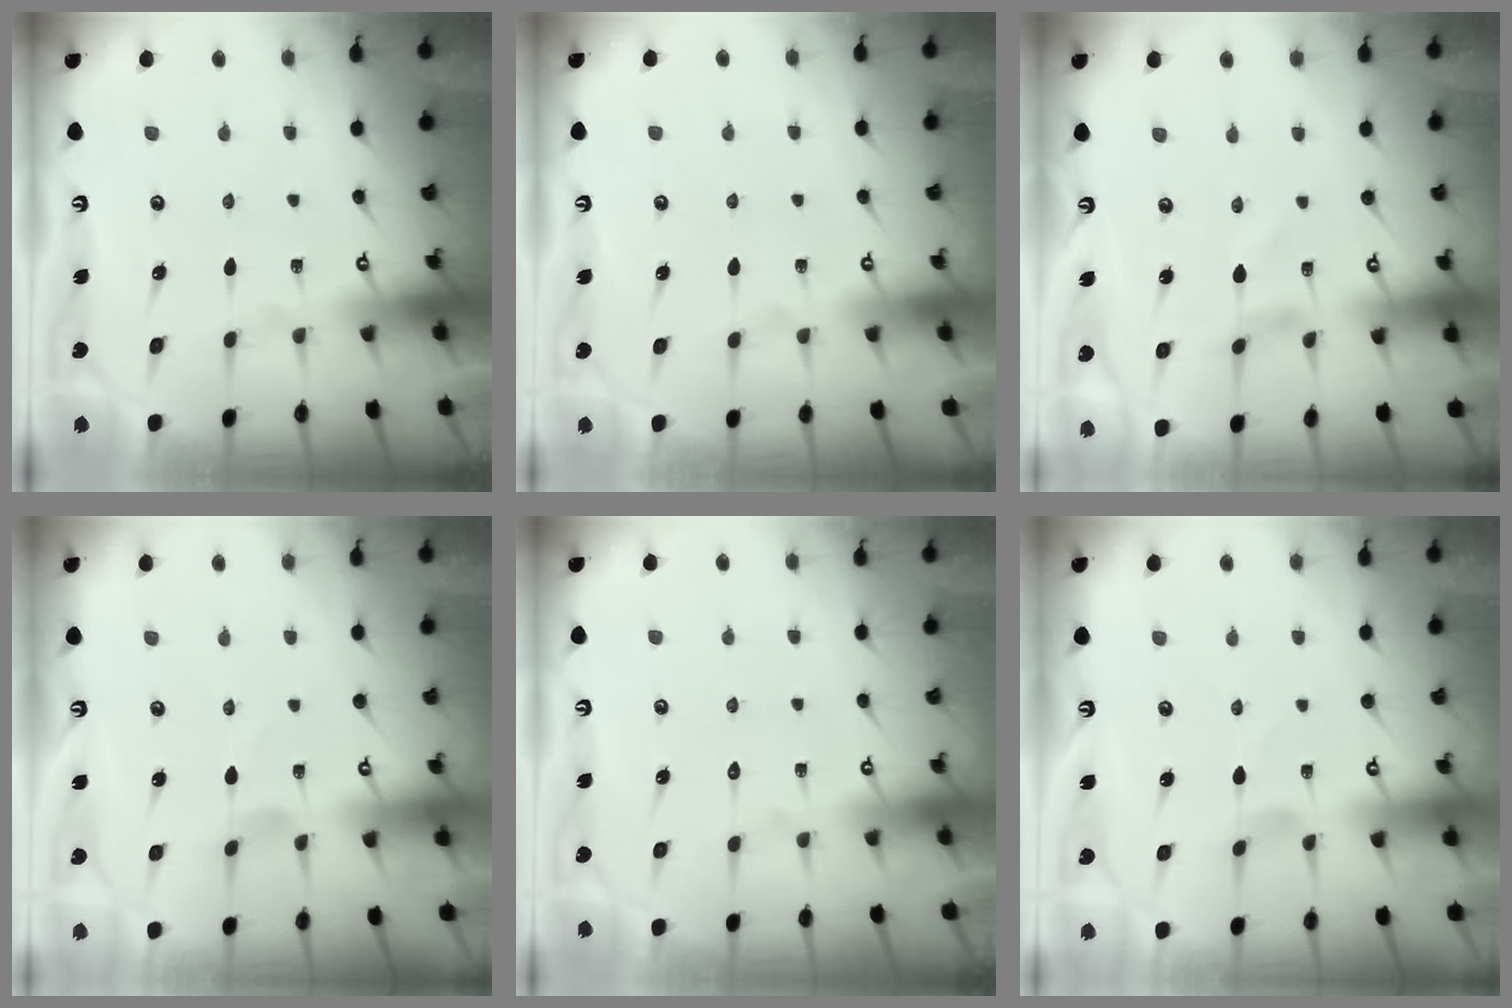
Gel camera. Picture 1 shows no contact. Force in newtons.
{"total": 1.8, "press": 1.8, "slide": 0.2}
{"total": 0.8, "press": 0.8, "slide": 0.1}
{"total": 0.0}
{"total": 1.6, "press": 1.6, "slide": 0.1}
{"total": 0.0}